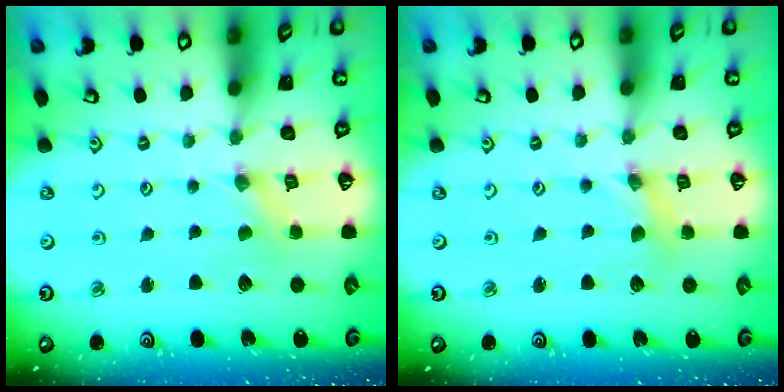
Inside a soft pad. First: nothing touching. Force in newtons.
{"total": 2.7, "press": 2.7, "slide": 0.3}